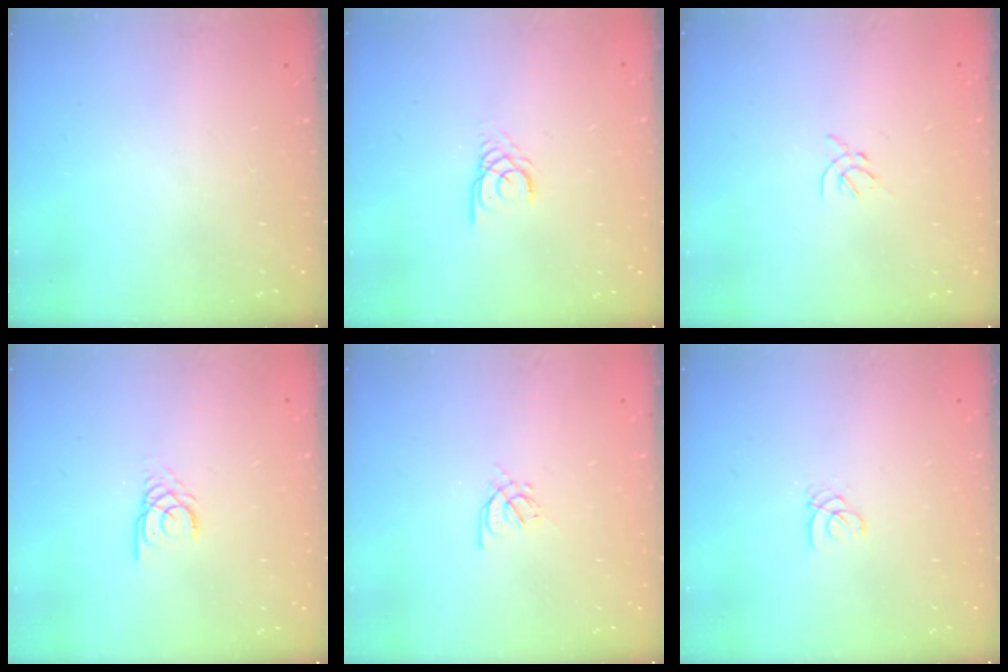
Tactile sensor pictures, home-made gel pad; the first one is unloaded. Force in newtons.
{"total": 2.2, "press": 2.2, "slide": 0.2}
{"total": 1.2, "press": 1.1, "slide": 0.5}
{"total": 2.2, "press": 2.2, "slide": 0.2}
{"total": 2.9, "press": 2.8, "slide": 0.8}
{"total": 1.4, "press": 1.4, "slide": 0.1}